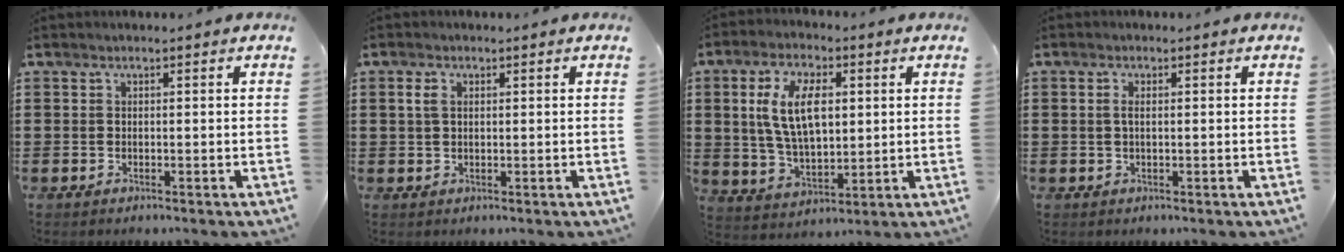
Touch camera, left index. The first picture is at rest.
{"total": 2.0, "force": [0.5, 1.3, 1.5], "torque": [-0.035, 0.009, 0.008]}
{"total": 10.3, "force": [2.5, 5.2, 8.5], "torque": [-0.177, 0.008, 0.041]}
{"total": 1.3, "force": [0.2, 0.5, 1.2], "torque": [-0.026, 0.003, 0.003]}